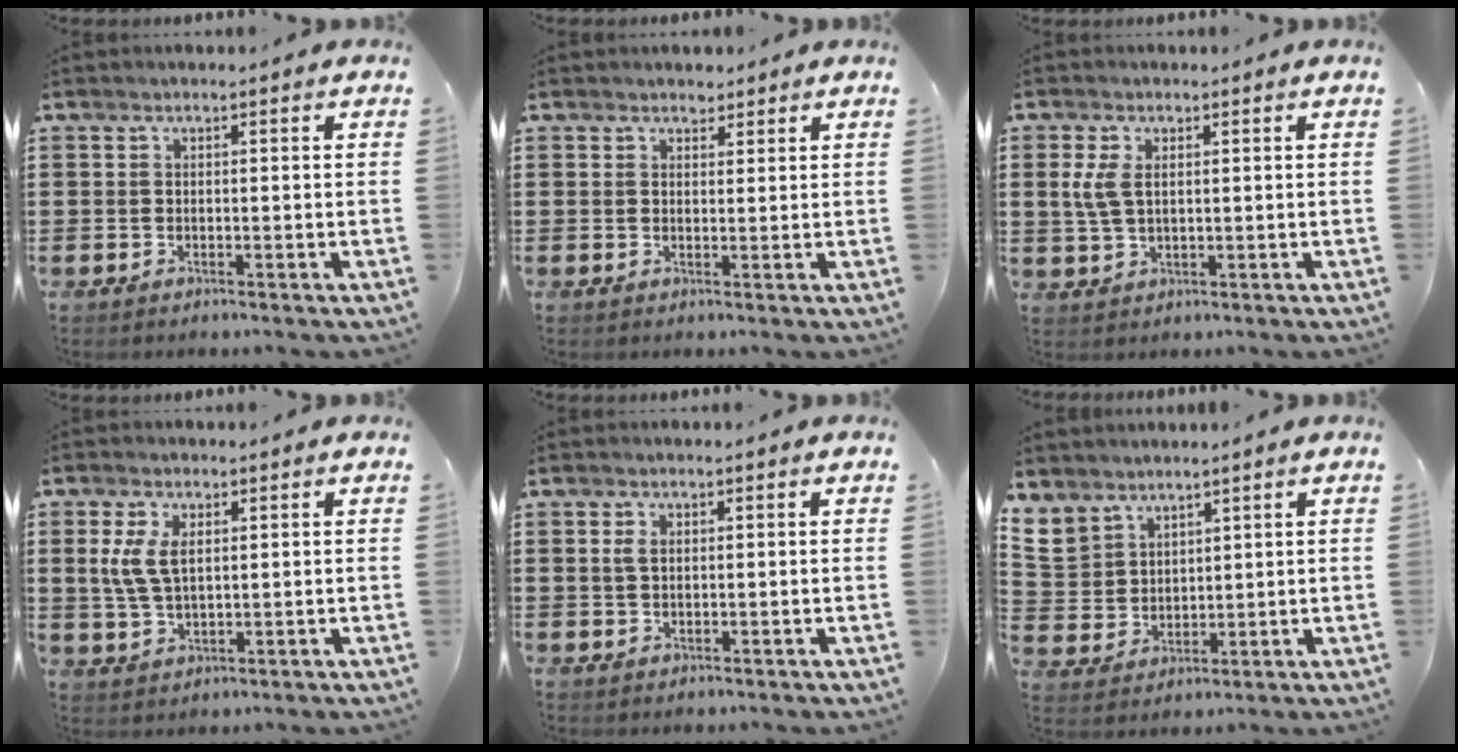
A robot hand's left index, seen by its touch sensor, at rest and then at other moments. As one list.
[{"total": 1.8, "force": [1.6, 0.9, 0.2], "torque": [0.000, 0.004, 0.029]}, {"total": 4.1, "force": [0.9, 2.1, 3.4], "torque": [-0.089, 0.003, 0.011]}, {"total": 5.5, "force": [1.5, 2.7, 4.5], "torque": [-0.119, 0.001, 0.019]}, {"total": 1.9, "force": [0.5, 1.1, 1.5], "torque": [-0.034, 0.006, 0.008]}, {"total": 4.9, "force": [3.9, 3.0, 0.1], "torque": [-0.030, -0.010, 0.073]}]